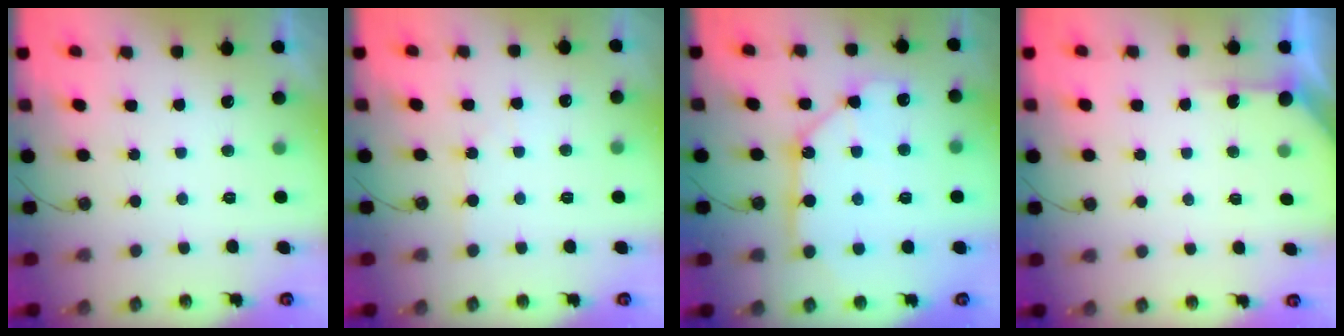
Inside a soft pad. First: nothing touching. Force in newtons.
{"total": 2.1, "press": 2.0, "slide": 0.3}
{"total": 12.0, "press": 11.9, "slide": 1.2}
{"total": 3.2, "press": 3.1, "slide": 0.4}